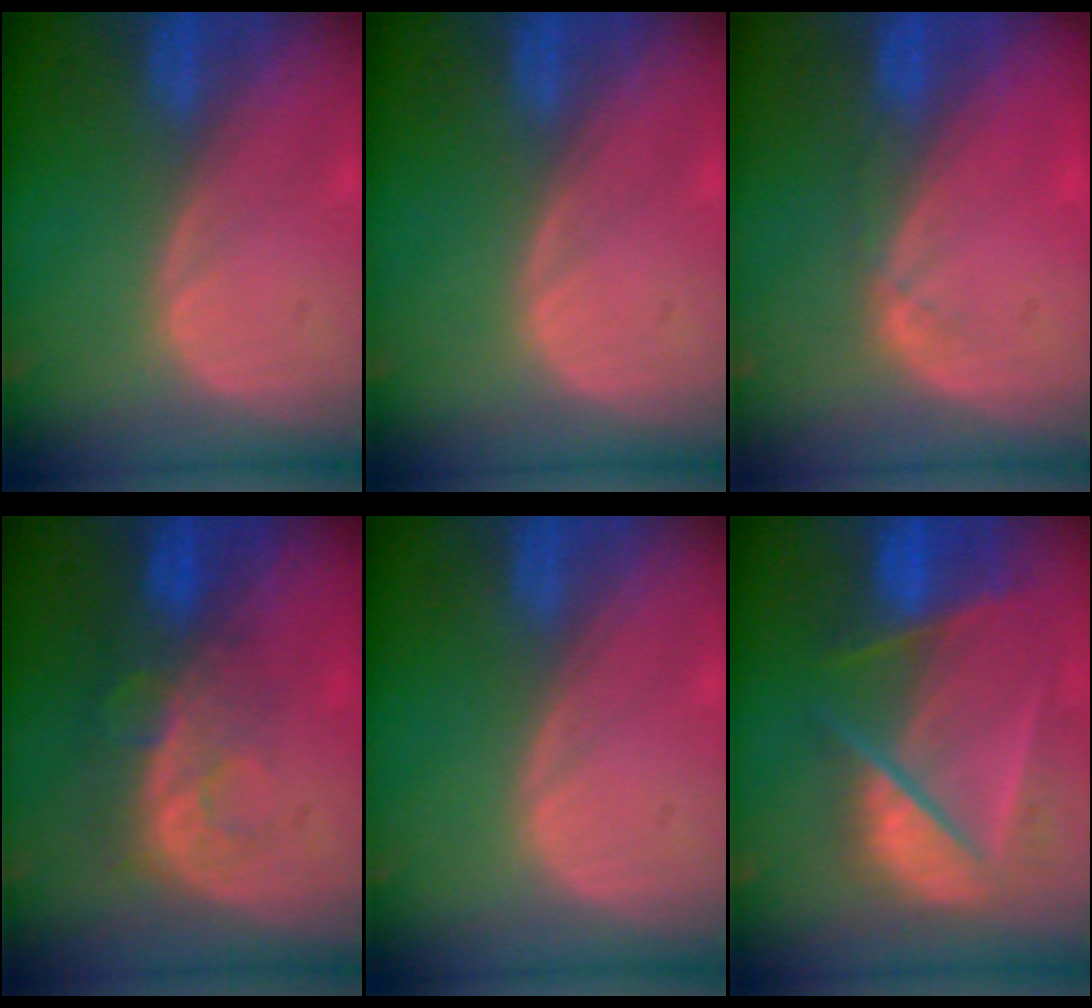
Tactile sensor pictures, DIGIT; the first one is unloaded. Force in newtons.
{"total": 0.0}
{"total": 1.7, "press": 1.5, "slide": 0.8}
{"total": 8.2, "press": 6.9, "slide": 4.4}
{"total": 0.0}
{"total": 9.8, "press": 8.2, "slide": 5.3}